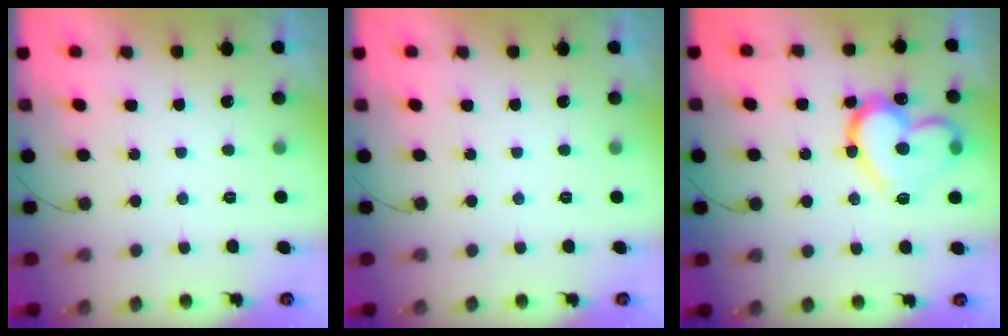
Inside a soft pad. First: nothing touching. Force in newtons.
{"total": 0.0}
{"total": 18.7, "press": 18.7, "slide": 1.0}